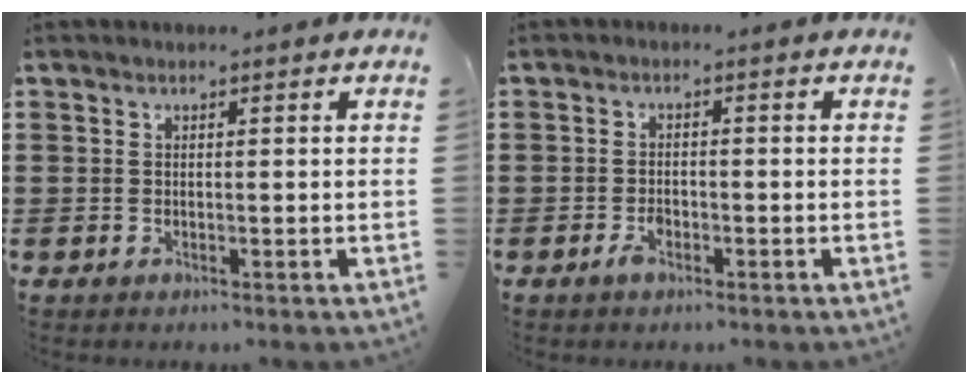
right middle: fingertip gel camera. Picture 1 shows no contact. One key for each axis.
{"total": 2.3, "fx": -1.3, "fy": 0.9, "fz": 1.6, "tx": -0.038, "ty": -0.002, "tz": -0.026}